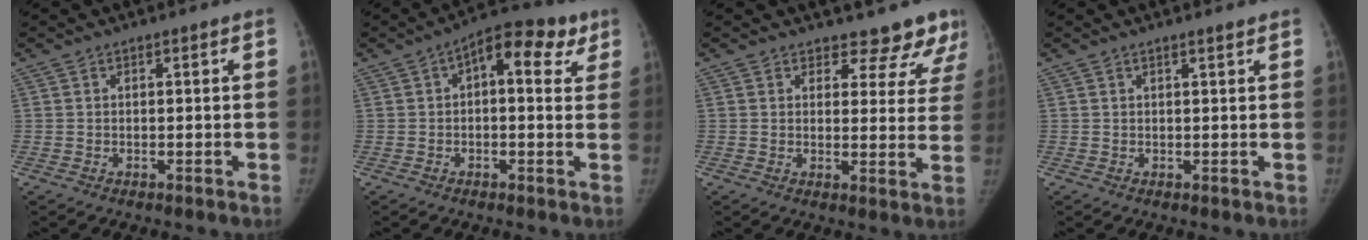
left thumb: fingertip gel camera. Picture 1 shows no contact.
{"total": 10.7, "force": [3.9, 5.5, 8.3], "torque": [-0.076, 0.022, 0.041]}
{"total": 10.5, "force": [9.3, 4.6, 1.3], "torque": [0.040, -0.056, 0.083]}
{"total": 1.0, "force": [0.8, 0.1, 0.6], "torque": [-0.006, -0.004, 0.014]}